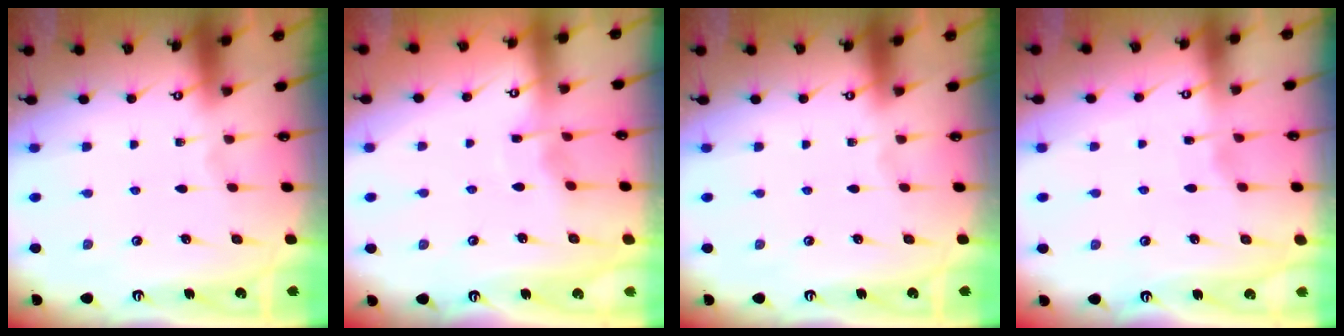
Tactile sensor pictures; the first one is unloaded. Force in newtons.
{"total": 4.1, "press": 4.0, "slide": 0.6}
{"total": 0.0}
{"total": 3.1, "press": 3.1, "slide": 0.3}